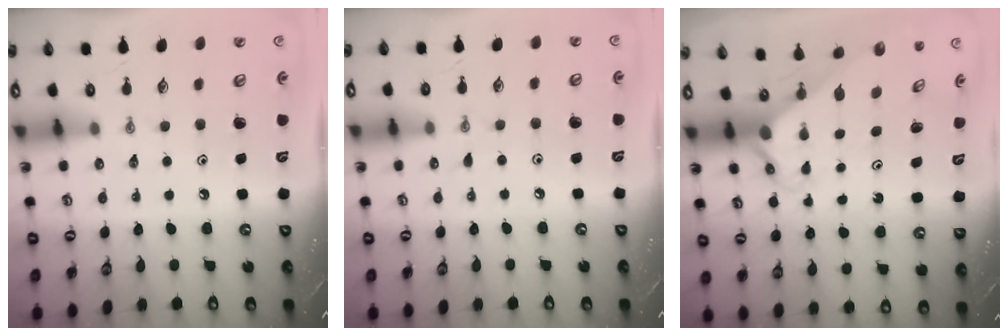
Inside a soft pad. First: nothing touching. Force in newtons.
{"total": 2.3, "press": 2.3, "slide": 0.3}
{"total": 2.6, "press": 2.6, "slide": 0.2}